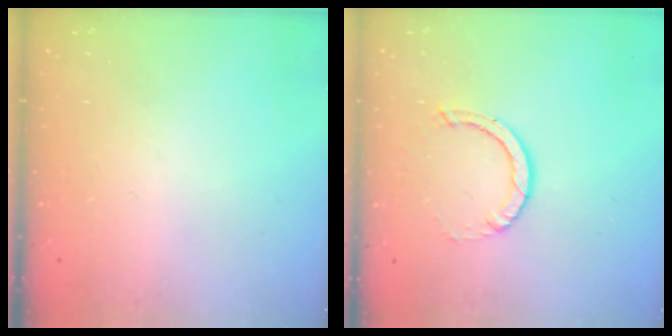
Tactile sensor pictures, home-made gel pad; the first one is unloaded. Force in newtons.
{"total": 2.9, "press": 2.9, "slide": 0.2}